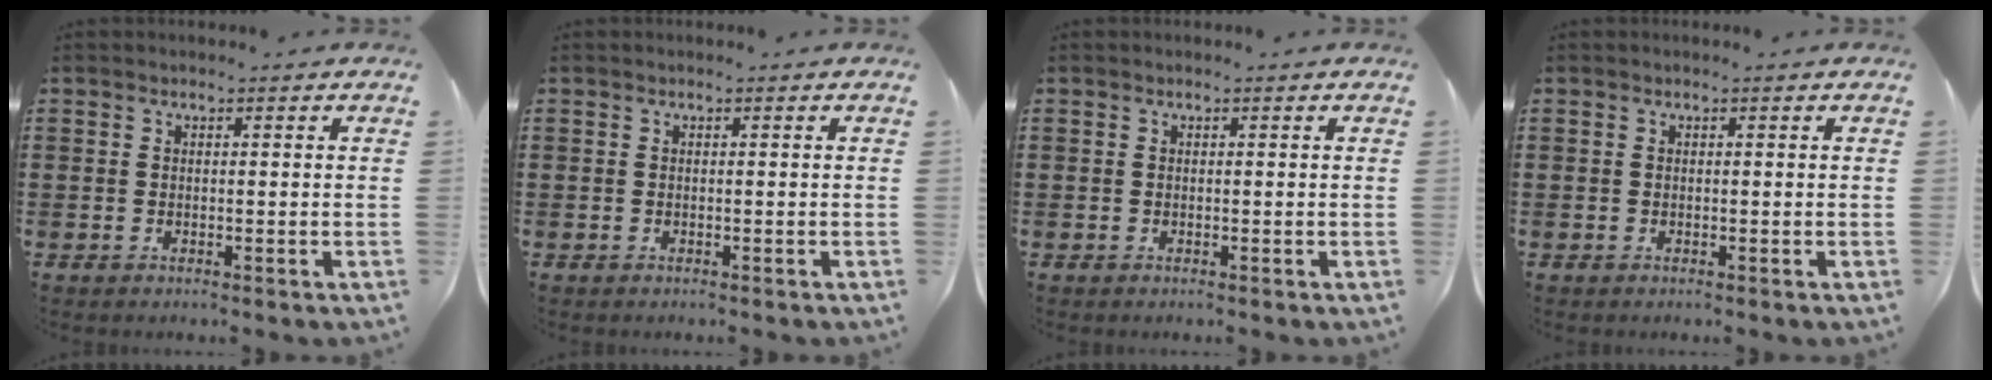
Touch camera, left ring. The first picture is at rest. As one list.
[{"total": 0.0}, {"total": 0.0}, {"total": 0.0}]